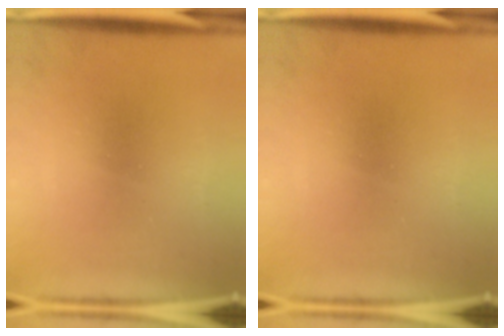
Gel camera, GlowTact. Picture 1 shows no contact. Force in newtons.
{"total": 0.0}